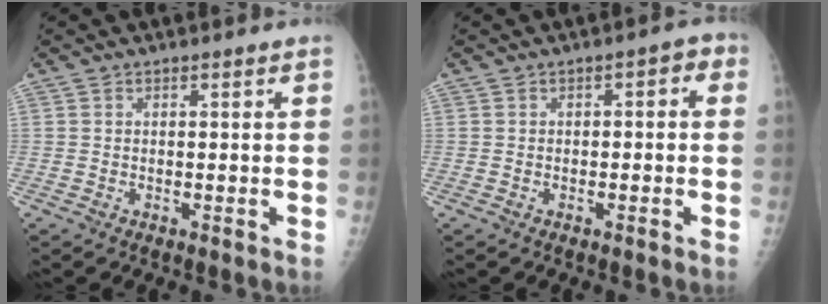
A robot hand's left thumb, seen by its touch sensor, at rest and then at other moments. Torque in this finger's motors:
{"motor_torque": [-0.46, -0.12, 0.11, 0.13, 0.02]}